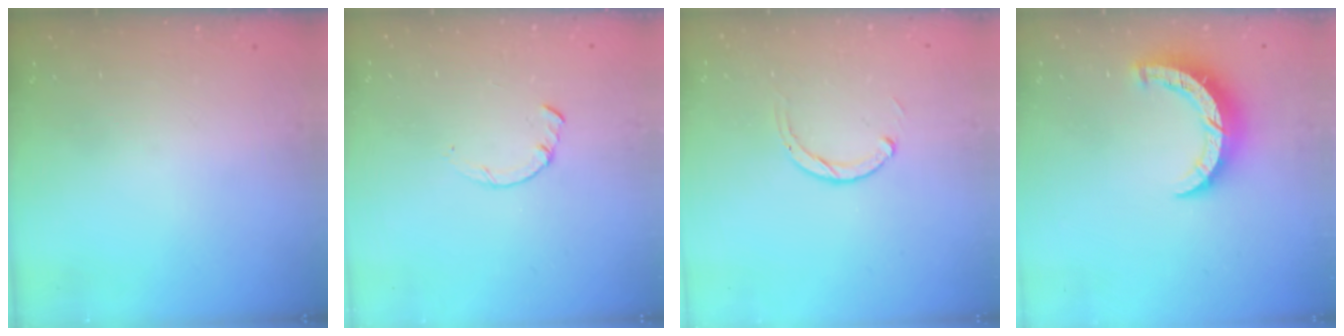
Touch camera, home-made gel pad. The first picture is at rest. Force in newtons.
{"total": 0.7, "press": 0.6, "slide": 0.2}
{"total": 2.3, "press": 2.3, "slide": 0.3}
{"total": 7.9, "press": 7.8, "slide": 0.6}